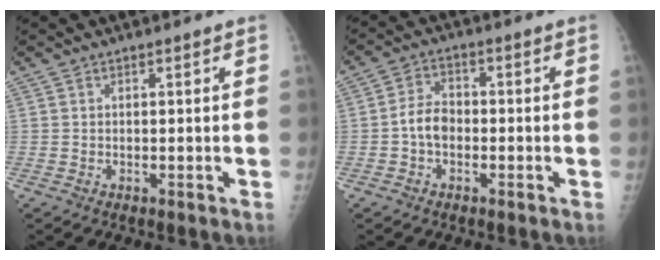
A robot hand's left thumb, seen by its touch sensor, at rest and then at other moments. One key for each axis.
{"total": 4.9, "fx": -1.3, "fy": 3.4, "fz": 3.3, "tx": -0.050, "ty": 0.019, "tz": -0.029}